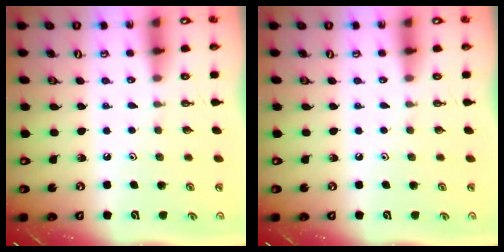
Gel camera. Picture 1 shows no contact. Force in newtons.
{"total": 0.0}